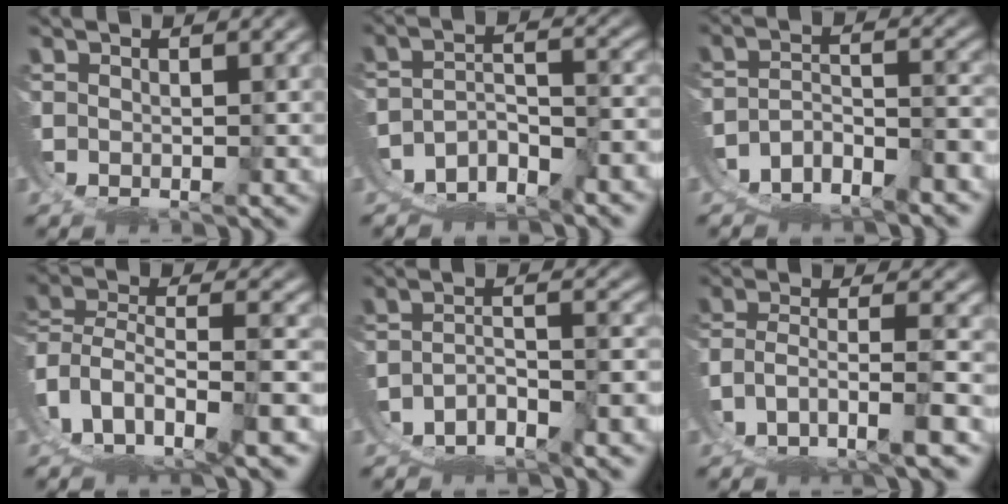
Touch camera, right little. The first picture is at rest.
{"total": 8.3, "force": [-5.7, 5.7, 1.9], "torque": [-0.043, -0.030, -0.093]}
{"total": 10.2, "force": [-6.6, 7.5, 2.3], "torque": [-0.067, -0.037, -0.107]}
{"total": 10.5, "force": [-3.9, 7.5, 6.1], "torque": [-0.147, -0.058, -0.040]}
{"total": 8.3, "force": [-5.6, 5.9, 2.1], "torque": [-0.056, -0.026, -0.090]}
{"total": 8.7, "force": [-5.3, 5.3, 4.4], "torque": [-0.092, -0.044, -0.072]}